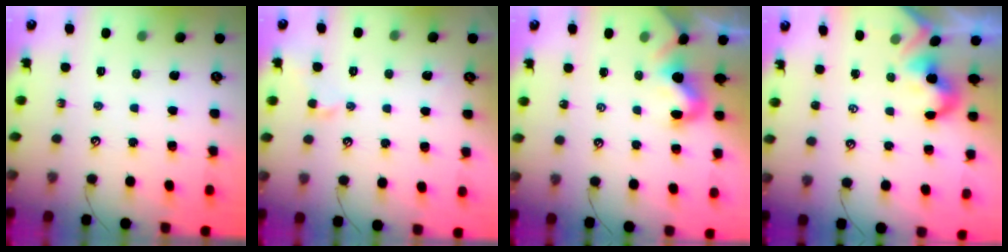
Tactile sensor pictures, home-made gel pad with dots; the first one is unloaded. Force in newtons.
{"total": 1.4, "press": 1.4, "slide": 0.1}
{"total": 3.2, "press": 3.2, "slide": 0.5}
{"total": 1.9, "press": 1.9, "slide": 0.5}